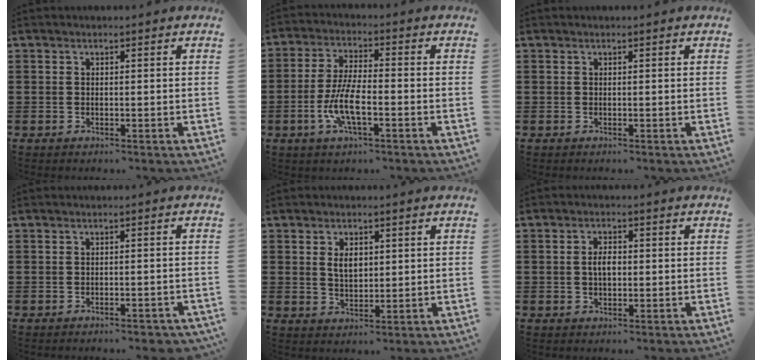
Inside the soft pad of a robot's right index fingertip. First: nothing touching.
{"total": 7.3, "force": [-2.5, 2.1, 6.5], "torque": [-0.148, -0.014, -0.053]}
{"total": 0.0}
{"total": 1.4, "force": [-1.3, 0.2, 0.5], "torque": [-0.013, -0.001, -0.025]}
{"total": 3.3, "force": [0.8, 1.9, 2.6], "torque": [-0.047, 0.005, 0.012]}
{"total": 2.7, "force": [-0.1, 1.3, 2.3], "torque": [-0.045, 0.004, -0.002]}